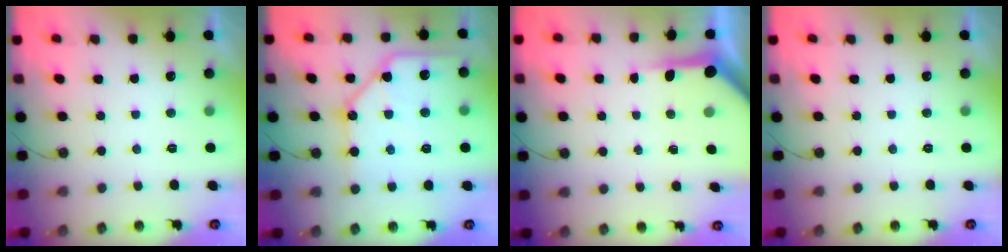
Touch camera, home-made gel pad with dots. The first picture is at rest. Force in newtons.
{"total": 13.3, "press": 13.2, "slide": 1.4}
{"total": 5.2, "press": 5.2, "slide": 0.2}
{"total": 0.0}